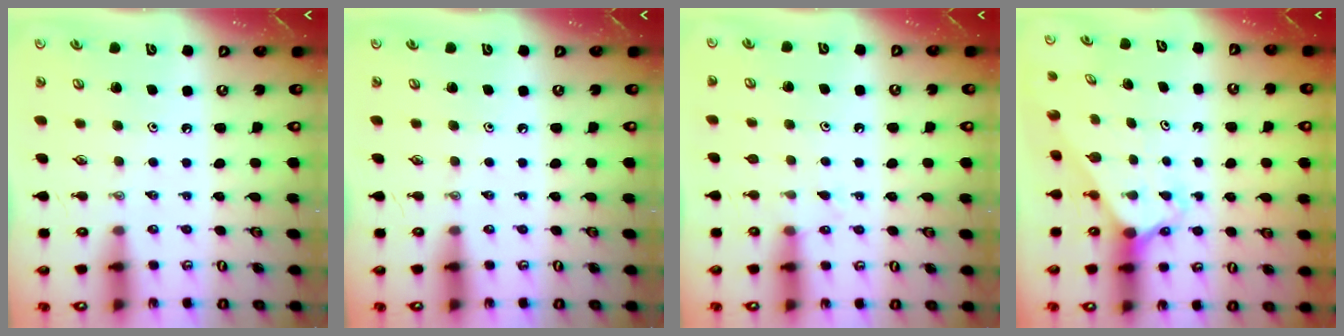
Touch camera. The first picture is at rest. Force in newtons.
{"total": 0.0}
{"total": 5.3, "press": 5.2, "slide": 0.7}
{"total": 2.3, "press": 2.3, "slide": 0.1}